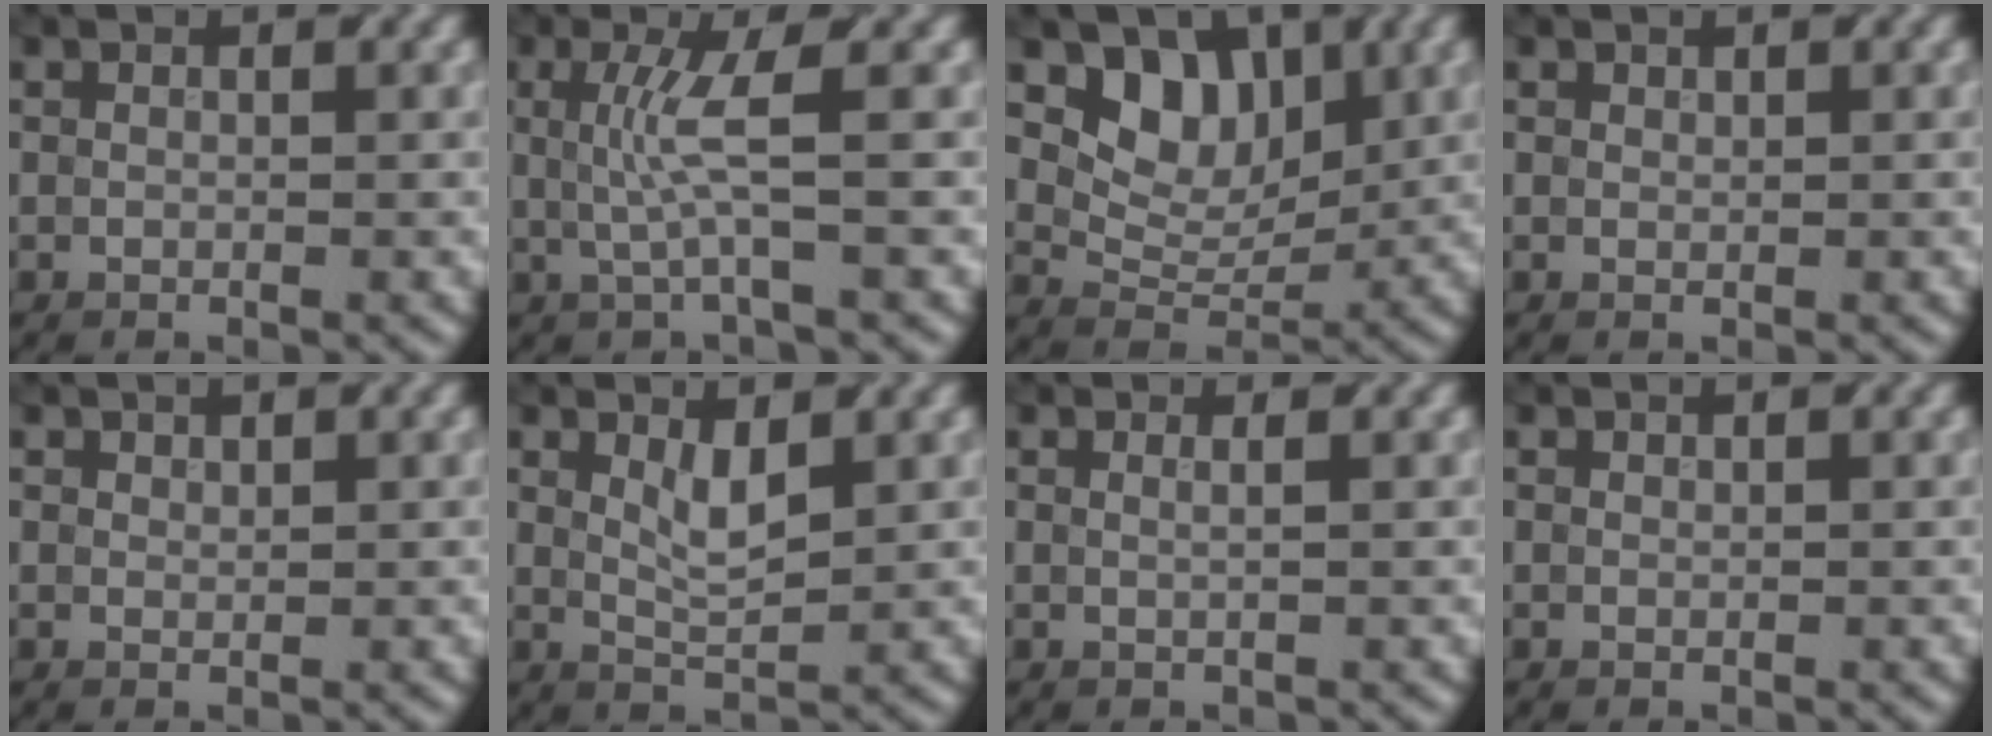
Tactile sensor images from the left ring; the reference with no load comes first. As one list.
[{"total": 2.7, "force": [-0.3, -0.3, 2.7], "torque": [-0.065, 0.004, 0.003]}, {"total": 5.1, "force": [2.2, 3.6, 2.9], "torque": [-0.038, -0.007, 0.036]}, {"total": 0.0}, {"total": 0.6, "force": [0.5, 0.2, 0.1], "torque": [-0.004, 0.002, 0.010]}, {"total": 1.8, "force": [0.6, 0.5, 1.6], "torque": [-0.037, 0.002, 0.023]}, {"total": 0.7, "force": [0.4, 0.1, 0.5], "torque": [0.002, 0.003, 0.000]}, {"total": 0.0}]